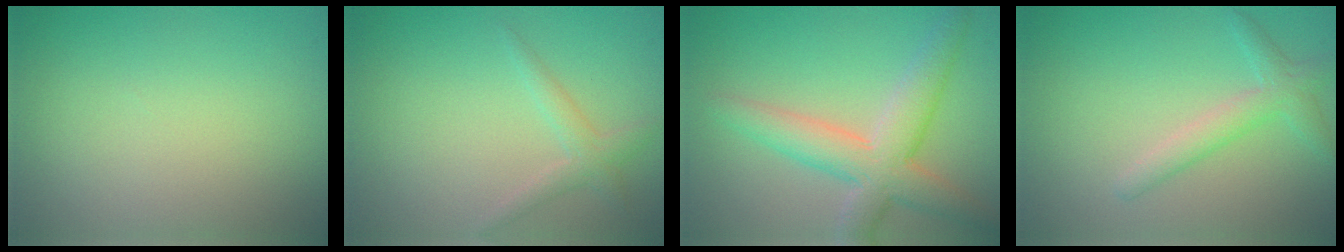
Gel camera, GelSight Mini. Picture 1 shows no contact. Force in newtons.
{"total": 1.7, "press": 1.7, "slide": 0.0}
{"total": 5.6, "press": 5.6, "slide": 0.3}
{"total": 2.4, "press": 2.4, "slide": 0.0}